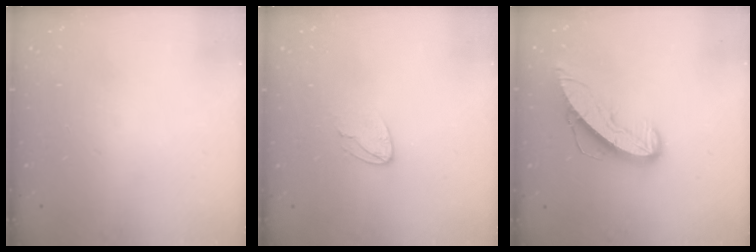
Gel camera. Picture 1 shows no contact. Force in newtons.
{"total": 5.0, "press": 4.9, "slide": 0.4}
{"total": 10.8, "press": 10.7, "slide": 0.8}